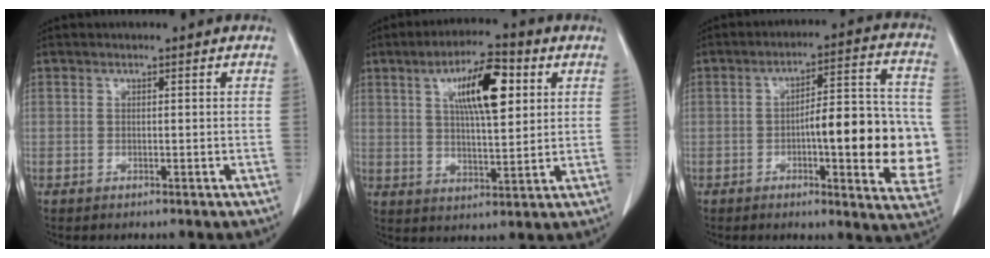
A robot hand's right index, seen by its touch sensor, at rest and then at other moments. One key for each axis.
{"total": 11.2, "fx": 3.9, "fy": 2.9, "fz": 10.1, "tx": -0.174, "ty": 0.013, "tz": 0.066}
{"total": 16.9, "fx": -2.4, "fy": 3.8, "fz": 16.3, "tx": -0.187, "ty": 0.022, "tz": -0.025}